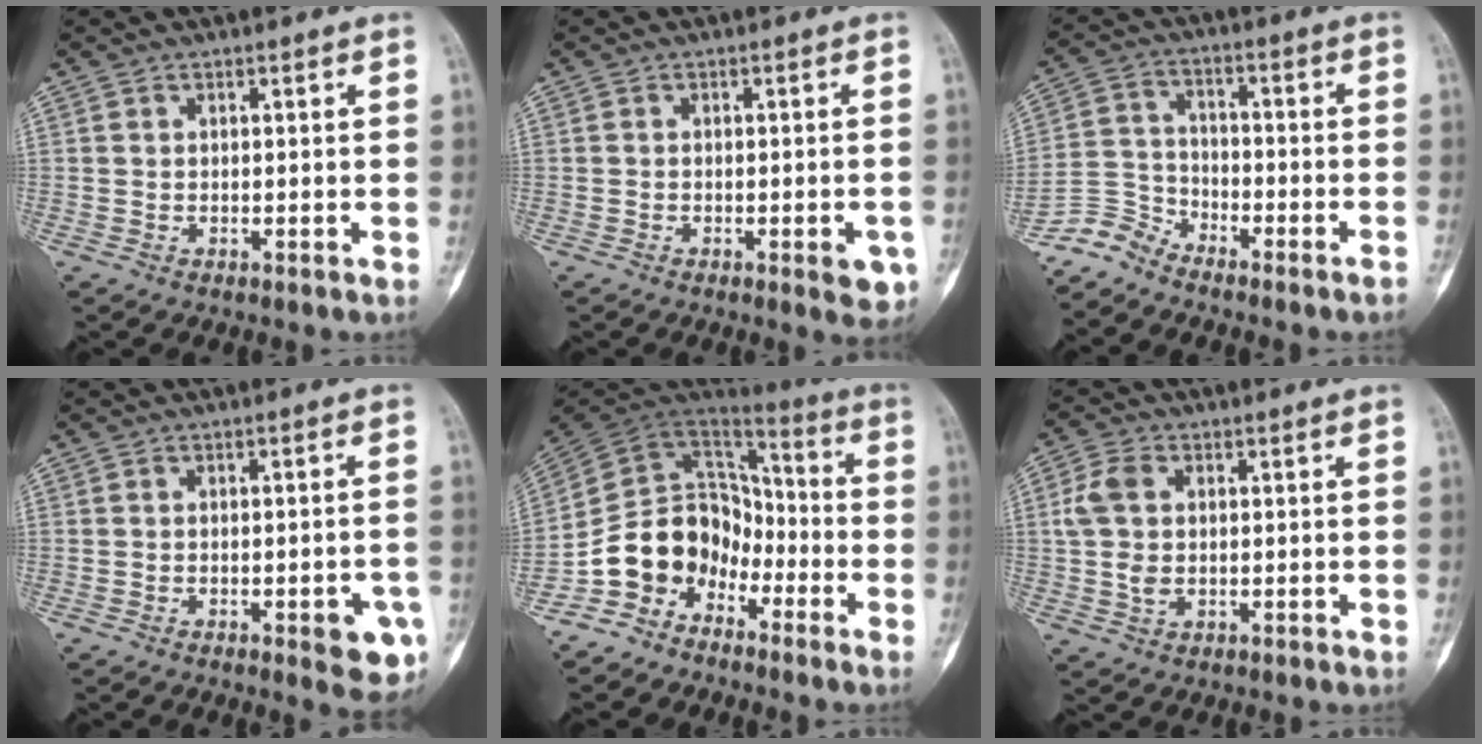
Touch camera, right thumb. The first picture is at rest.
{"total": 4.4, "force": [-1.8, 1.6, 3.7], "torque": [-0.025, 0.001, -0.019]}
{"total": 6.1, "force": [-5.9, 1.5, 0.2], "torque": [0.001, 0.047, -0.123]}
{"total": 8.3, "force": [-3.1, 2.6, 7.2], "torque": [-0.066, 0.004, -0.032]}
{"total": 13.7, "force": [-7.7, 10.2, 4.9], "torque": [-0.050, 0.102, -0.152]}
{"total": 6.4, "force": [0.5, 4.4, 4.6], "torque": [-0.091, 0.007, 0.008]}